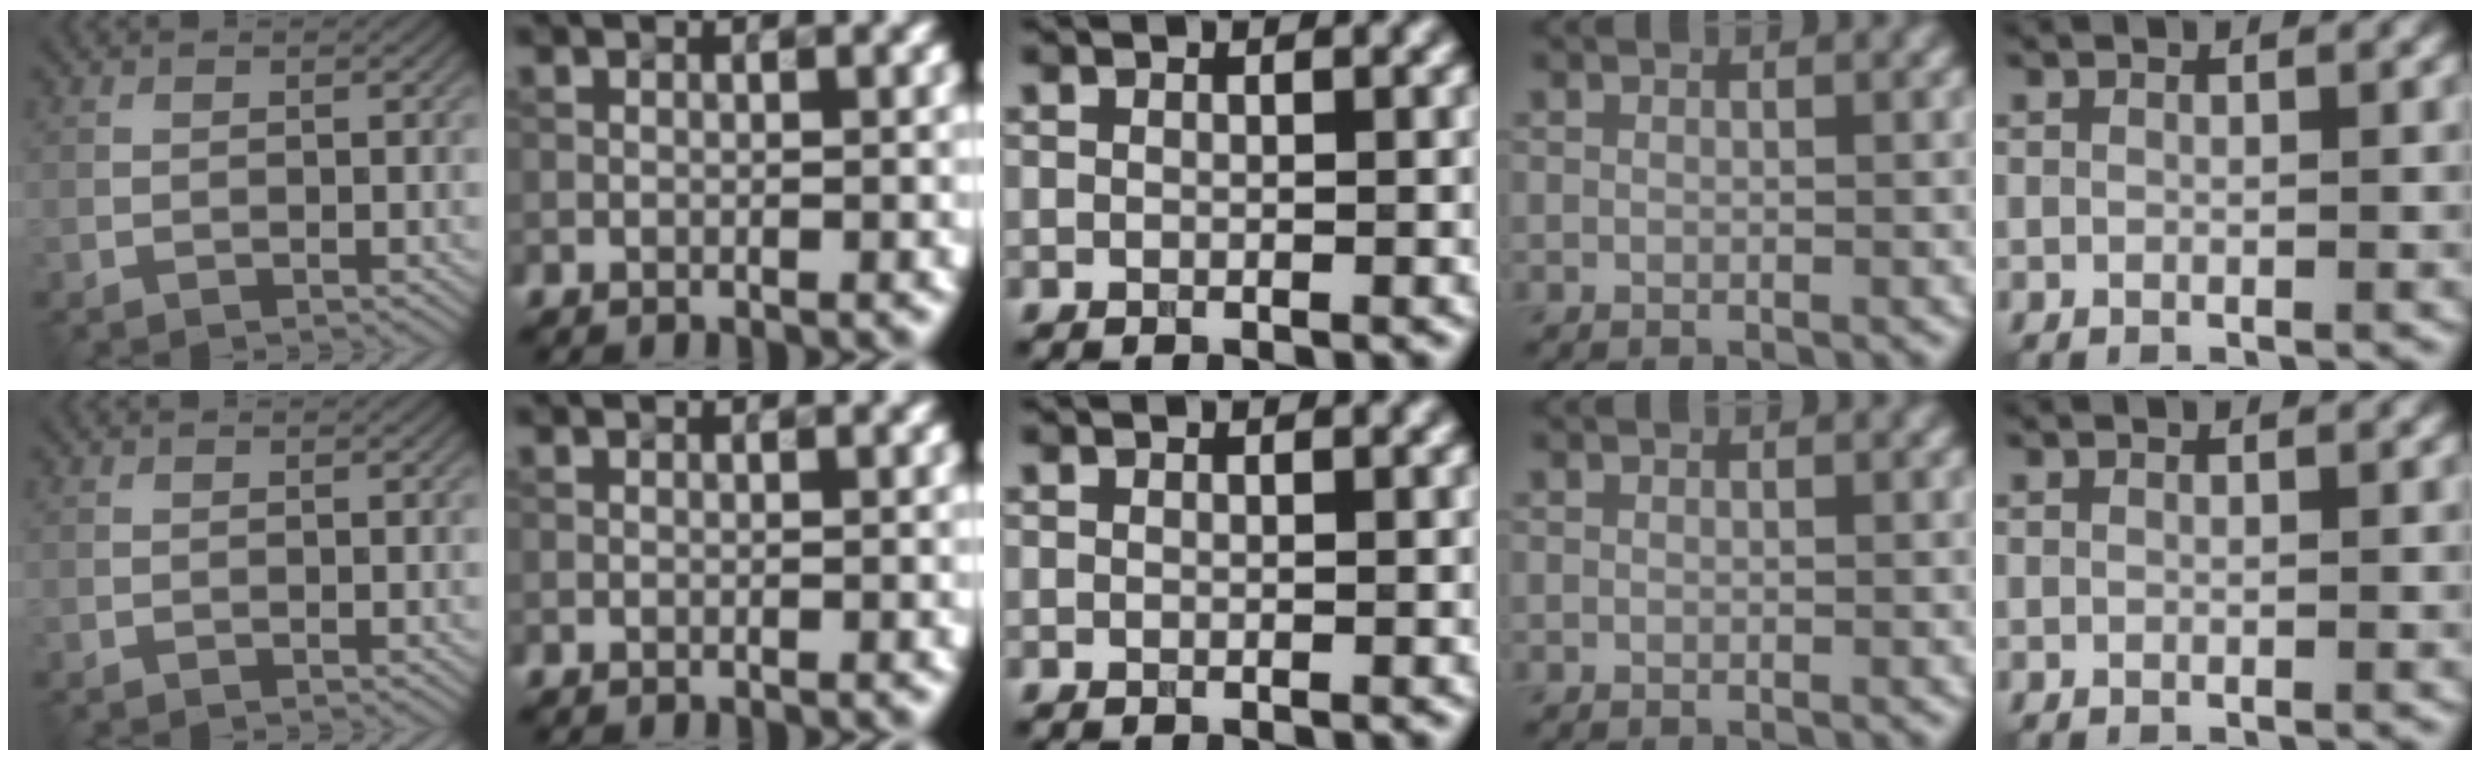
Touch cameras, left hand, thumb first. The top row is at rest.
{}